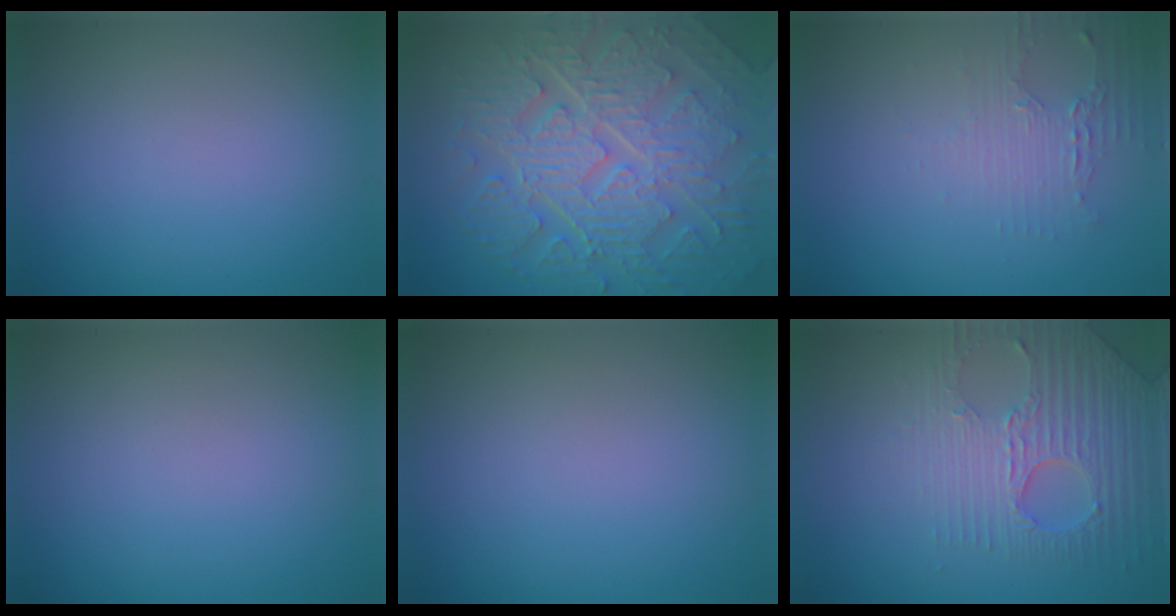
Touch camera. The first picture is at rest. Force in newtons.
{"total": 10.2, "press": 6.9, "slide": 7.5}
{"total": 1.8, "press": 1.8, "slide": 0.4}
{"total": 0.0}
{"total": 0.0}
{"total": 4.0, "press": 3.8, "slide": 1.1}